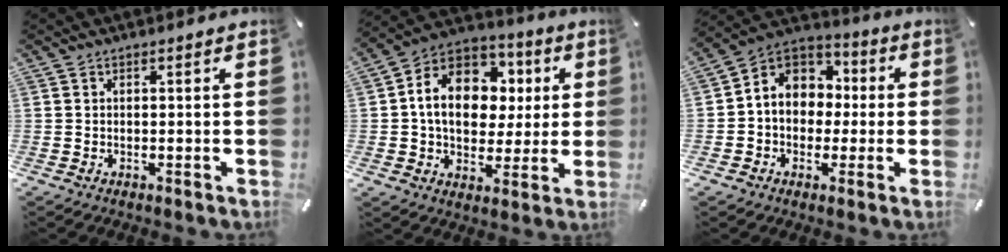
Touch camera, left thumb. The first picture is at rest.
{"total": 14.7, "force": [1.7, 11.8, 8.6], "torque": [-0.158, 0.006, 0.035]}
{"total": 9.6, "force": [0.7, 8.9, 3.4], "torque": [-0.090, -0.001, 0.014]}